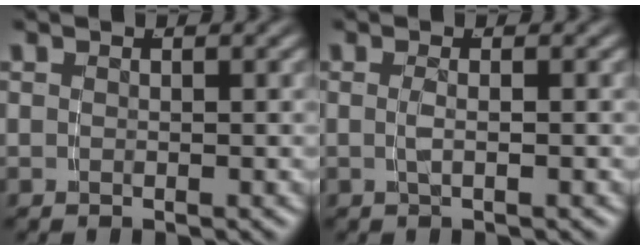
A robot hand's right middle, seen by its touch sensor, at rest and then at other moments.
{"total": 1.2, "force": [-0.4, -0.6, 0.9], "torque": [-0.022, -0.004, -0.003]}